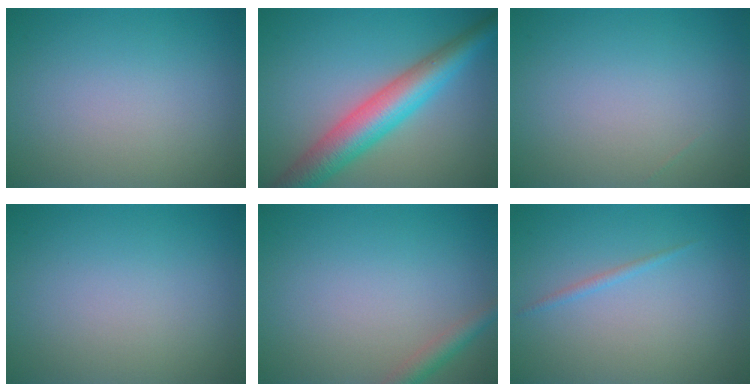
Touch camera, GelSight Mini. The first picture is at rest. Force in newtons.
{"total": 7.0, "press": 7.0, "slide": 0.0}
{"total": 0.0}
{"total": 0.0}
{"total": 1.9, "press": 1.9, "slide": 0.1}
{"total": 0.7, "press": 0.7, "slide": 0.0}